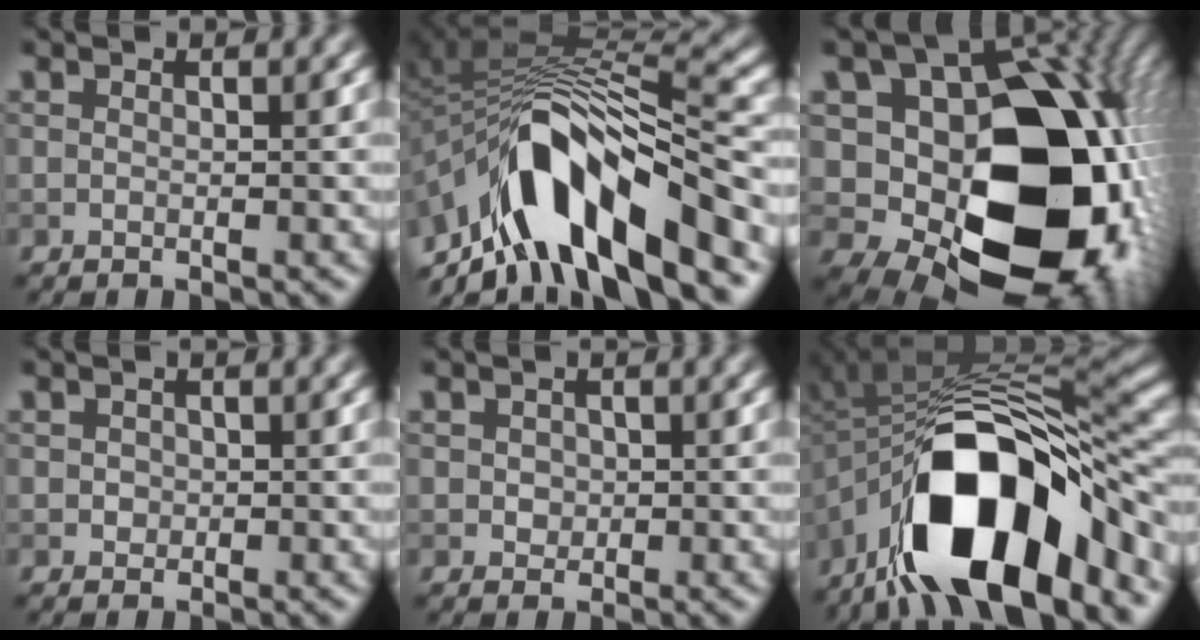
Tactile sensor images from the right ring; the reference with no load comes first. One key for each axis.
{"total": 12.1, "fx": -7.1, "fy": 4.0, "fz": 9.0, "tx": -0.139, "ty": 0.010, "tz": -0.126}
{"total": 18.8, "fx": -1.6, "fy": 13.6, "fz": 12.9, "tx": -0.190, "ty": -0.034, "tz": 0.008}
{"total": 0.8, "fx": -0.1, "fy": 0.8, "fz": 0.2, "tx": -0.002, "ty": -0.005, "tz": 0.001}
{"total": 1.1, "fx": 0.0, "fy": 1.0, "fz": 0.4, "tx": -0.010, "ty": -0.003, "tz": 0.002}
{"total": 15.3, "fx": -7.9, "fy": 6.4, "fz": 11.5, "tx": -0.182, "ty": -0.005, "tz": -0.134}